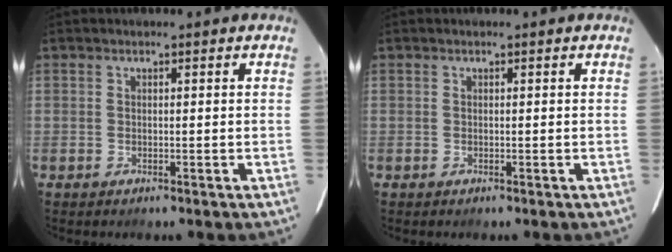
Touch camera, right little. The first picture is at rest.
{"total": 0.0}